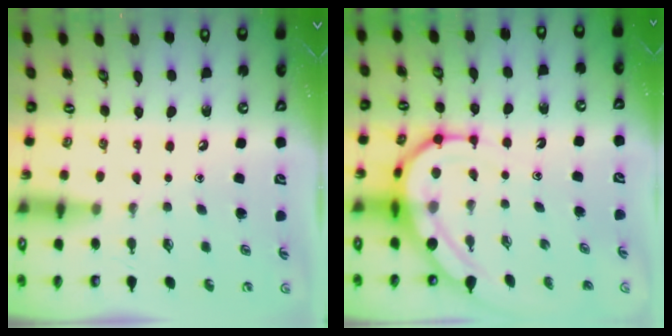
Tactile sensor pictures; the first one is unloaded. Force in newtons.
{"total": 10.6, "press": 10.5, "slide": 1.1}